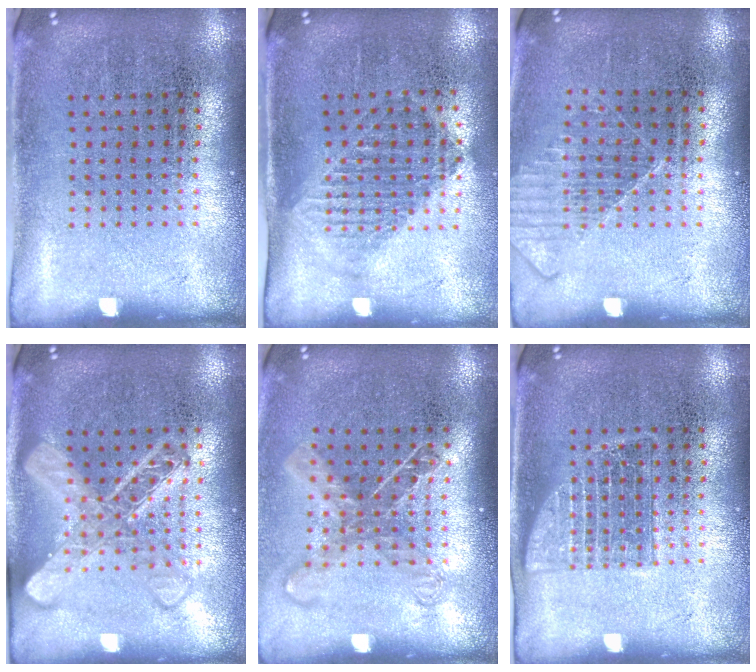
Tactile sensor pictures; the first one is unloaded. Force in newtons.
{"total": 1.3, "press": 1.1, "slide": 0.6}
{"total": 1.2, "press": 1.2, "slide": 0.1}
{"total": 2.7, "press": 2.6, "slide": 0.5}
{"total": 1.6, "press": 1.3, "slide": 1.0}
{"total": 1.1, "press": 1.1, "slide": 0.3}